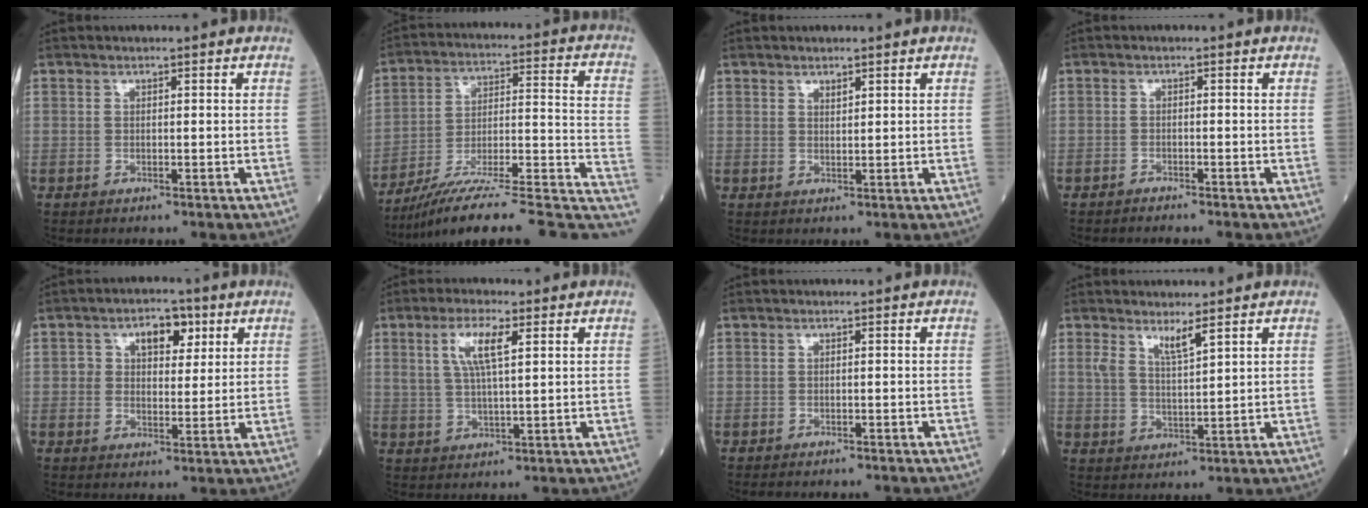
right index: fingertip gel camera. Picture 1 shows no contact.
{"total": 22.8, "force": [-17.6, 2.1, 14.4], "torque": [-0.144, 0.034, -0.264]}
{"total": 1.1, "force": [0.8, 0.4, 0.6], "torque": [-0.013, -0.003, 0.017]}
{"total": 1.6, "force": [-1.5, -0.1, 0.4], "torque": [-0.007, 0.001, -0.022]}
{"total": 5.9, "force": [2.3, 3.6, 4.1], "torque": [-0.059, 0.018, 0.035]}
{"total": 6.2, "force": [2.4, 1.1, 5.7], "torque": [-0.116, 0.007, 0.047]}
{"total": 3.6, "force": [-3.2, 0.3, 1.4], "torque": [-0.019, -0.003, -0.041]}
{"total": 3.5, "force": [2.4, 0.3, 2.4], "torque": [-0.049, -0.007, 0.048]}